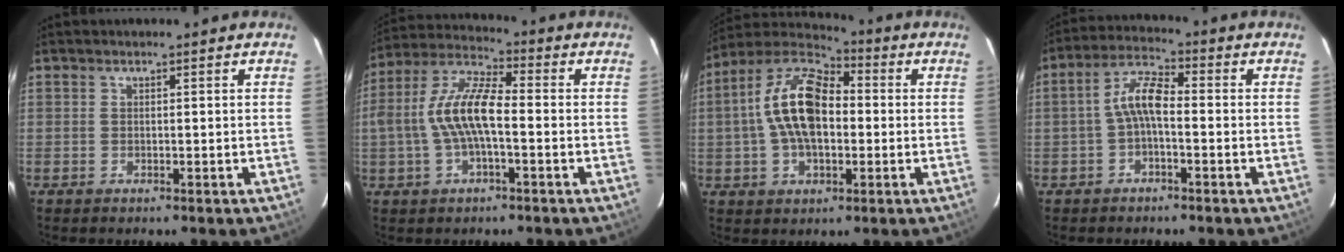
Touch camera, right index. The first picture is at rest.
{"total": 11.7, "force": [-1.5, 4.1, 10.9], "torque": [-0.225, 0.014, -0.030]}
{"total": 15.1, "force": [0.1, 8.0, 12.8], "torque": [-0.249, 0.020, -0.007]}
{"total": 5.3, "force": [-1.5, 1.7, 4.8], "torque": [-0.104, 0.020, -0.031]}